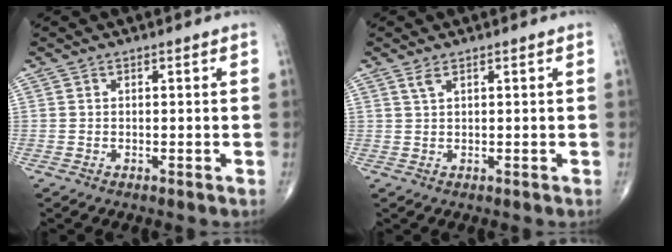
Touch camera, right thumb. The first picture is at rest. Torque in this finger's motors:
{"motor_torque": [-0.53, 0.29, 0.35, 0.21, -0.02]}